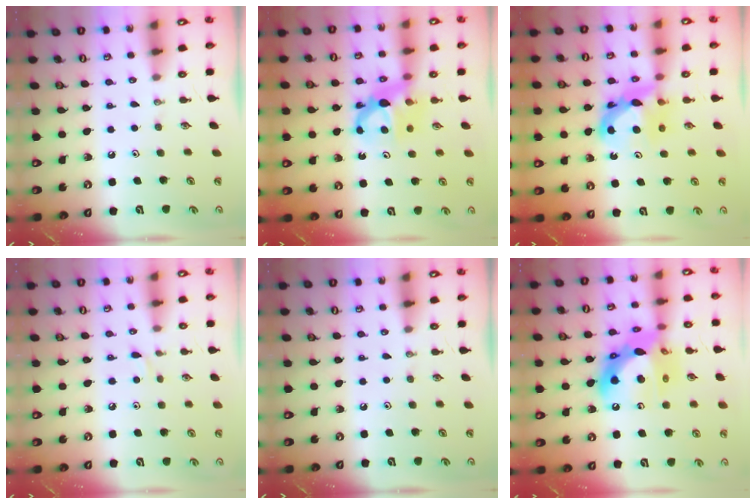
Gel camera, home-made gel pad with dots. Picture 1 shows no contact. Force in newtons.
{"total": 6.6, "press": 6.5, "slide": 0.5}
{"total": 8.8, "press": 8.8, "slide": 0.6}
{"total": 3.7, "press": 3.6, "slide": 0.5}
{"total": 0.0}
{"total": 18.1, "press": 18.0, "slide": 2.1}